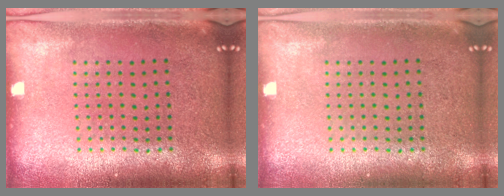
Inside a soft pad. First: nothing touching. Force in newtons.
{"total": 0.0}